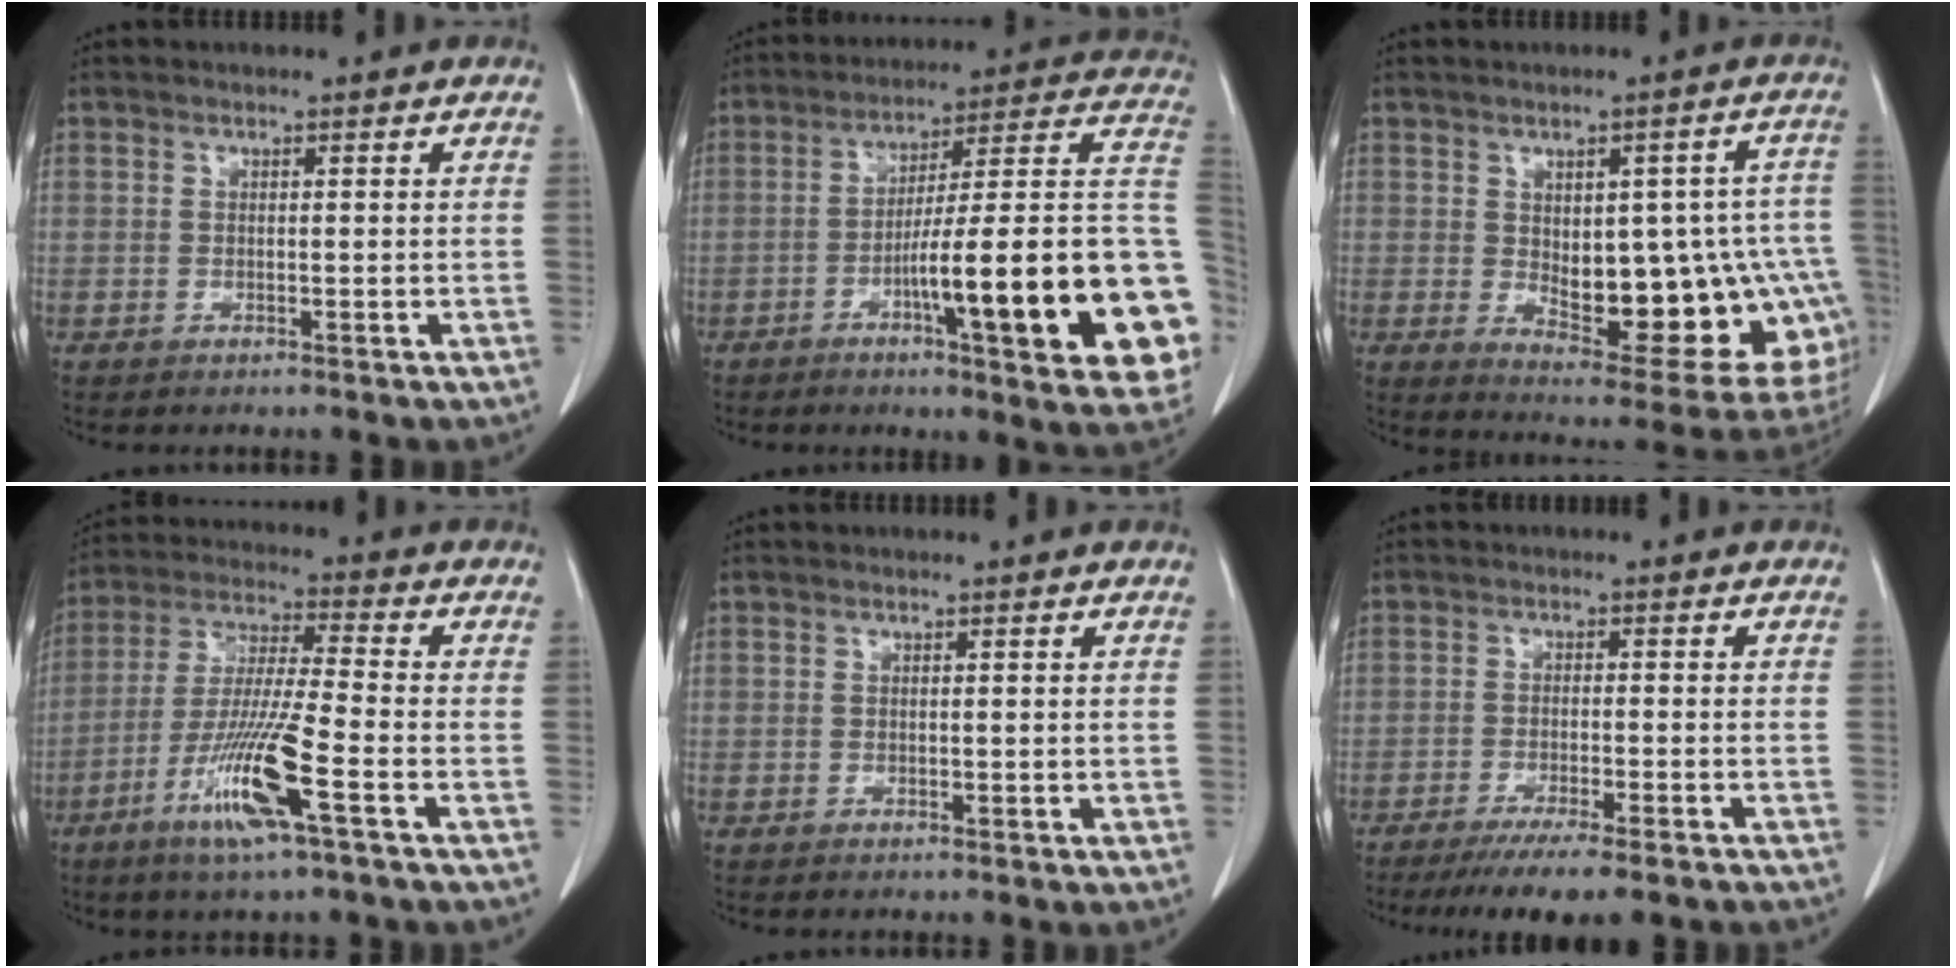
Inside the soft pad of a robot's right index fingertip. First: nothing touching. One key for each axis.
{"total": 25.7, "fx": -6.5, "fy": 2.4, "fz": 24.7, "tx": -0.242, "ty": 0.016, "tz": -0.089}
{"total": 20.6, "fx": -2.7, "fy": 8.8, "fz": 18.5, "tx": -0.171, "ty": 0.023, "tz": -0.002}
{"total": 12.6, "fx": -5.7, "fy": -0.1, "fz": 11.2, "tx": -0.225, "ty": -0.020, "tz": -0.111}
{"total": 0.0}
{"total": 10.0, "fx": -8.1, "fy": 0.7, "fz": 5.8, "tx": -0.074, "ty": -0.019, "tz": -0.121}